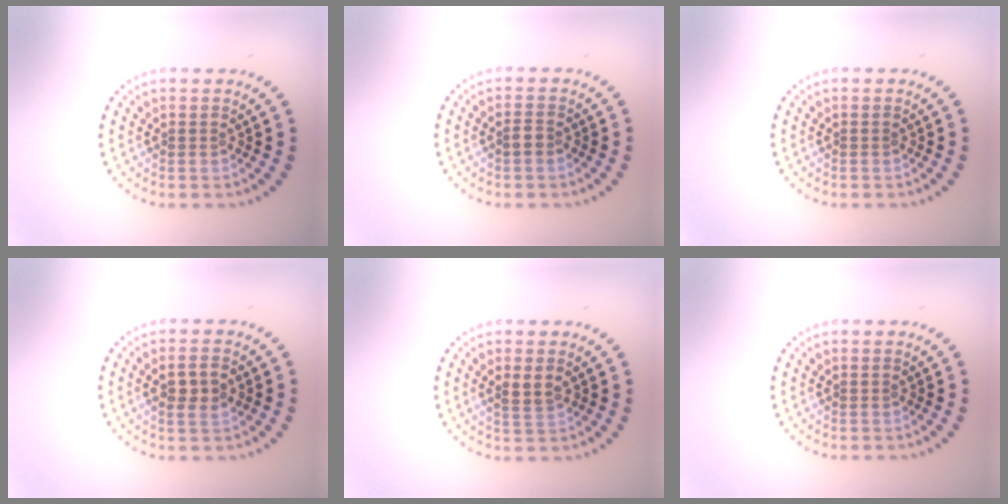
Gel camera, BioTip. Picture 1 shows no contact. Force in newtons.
{"total": 1.2, "press": 1.0, "slide": 0.5}
{"total": 0.0}
{"total": 2.6, "press": 2.6, "slide": 0.6}
{"total": 1.9, "press": 1.8, "slide": 0.6}
{"total": 0.0}